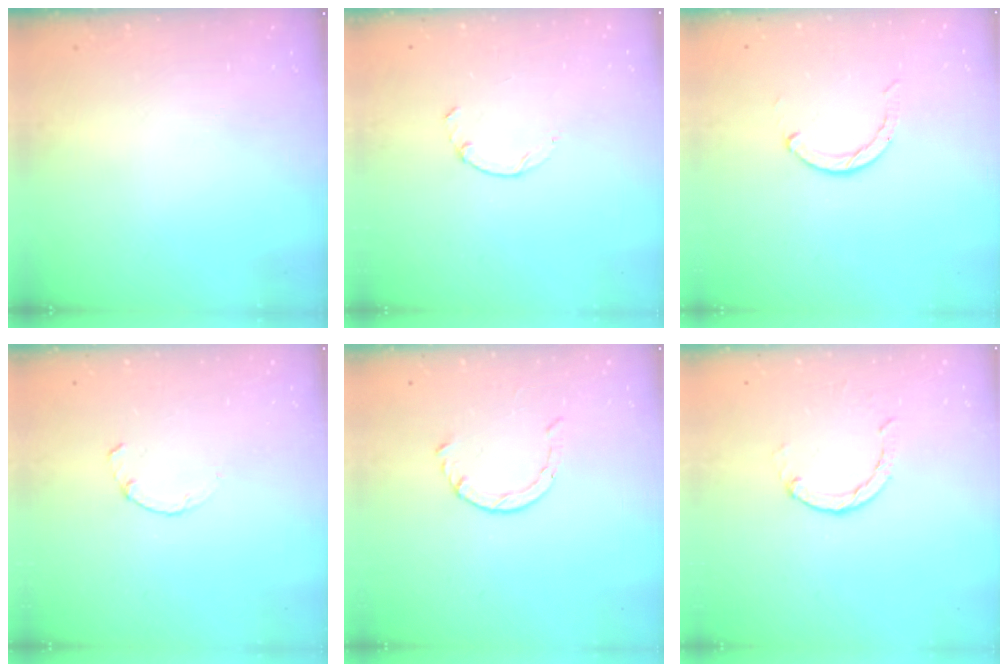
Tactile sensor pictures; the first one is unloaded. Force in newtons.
{"total": 1.3, "press": 1.2, "slide": 0.4}
{"total": 2.3, "press": 2.3, "slide": 0.4}
{"total": 0.9, "press": 0.8, "slide": 0.3}
{"total": 3.0, "press": 2.9, "slide": 0.3}
{"total": 2.0, "press": 2.0, "slide": 0.2}